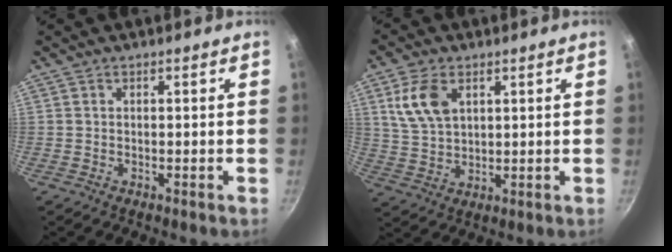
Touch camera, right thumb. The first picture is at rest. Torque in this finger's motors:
{"motor_torque": [-0.59, 0.91, -0.14, 0.21, 0.23]}